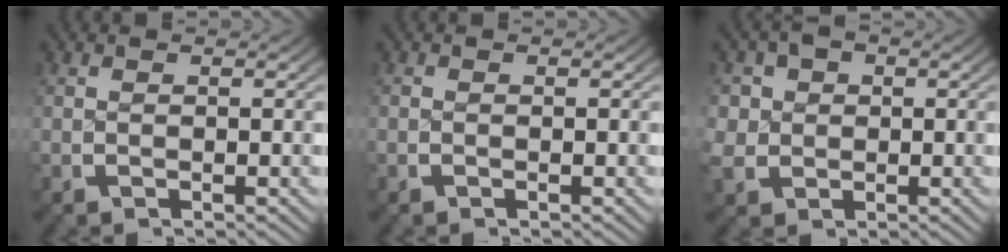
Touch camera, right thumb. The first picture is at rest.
{"total": 0.0}
{"total": 3.8, "force": [-0.5, 3.6, 1.2], "torque": [-0.045, -0.023, -0.001]}